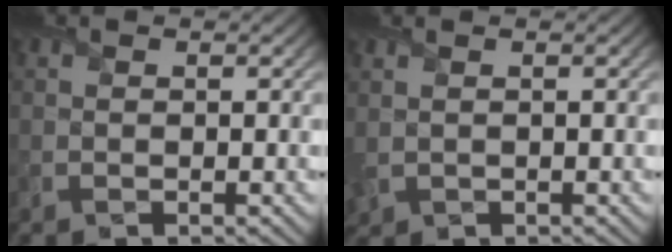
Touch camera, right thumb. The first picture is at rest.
{"total": 1.7, "force": [0.3, 1.1, 1.2], "torque": [-0.043, -0.002, 0.011]}